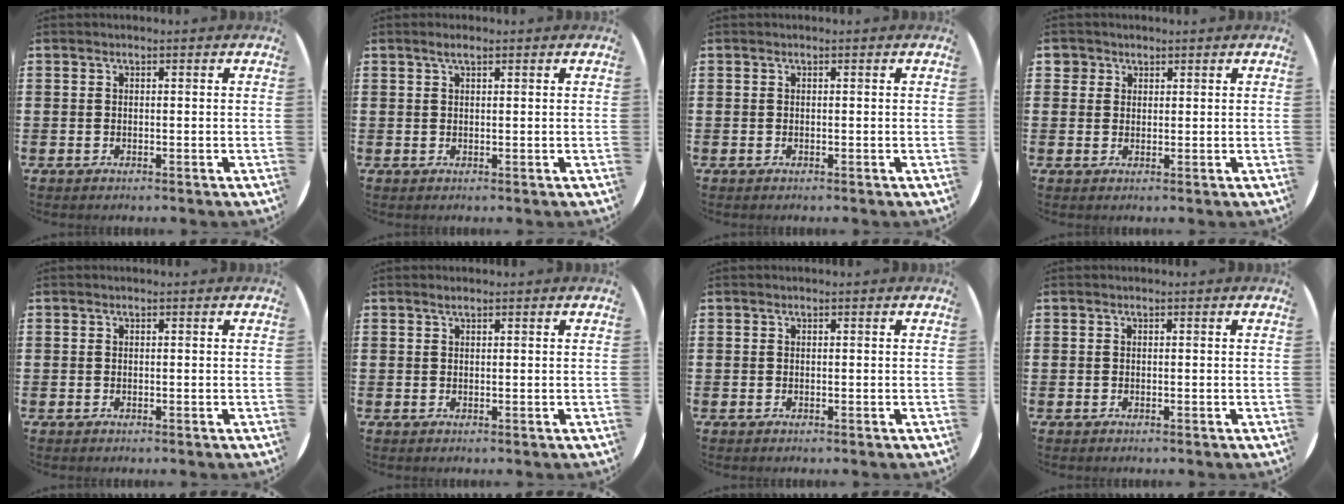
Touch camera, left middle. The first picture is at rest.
{"total": 1.4, "force": [0.9, 0.3, 1.0], "torque": [-0.020, 0.003, 0.015]}
{"total": 0.0}
{"total": 1.9, "force": [1.4, 1.2, 0.1], "torque": [0.011, -0.002, 0.024]}
{"total": 0.0}
{"total": 0.7, "force": [0.6, 0.0, 0.4], "torque": [-0.008, 0.000, 0.011]}
{"total": 0.0}
{"total": 0.0}